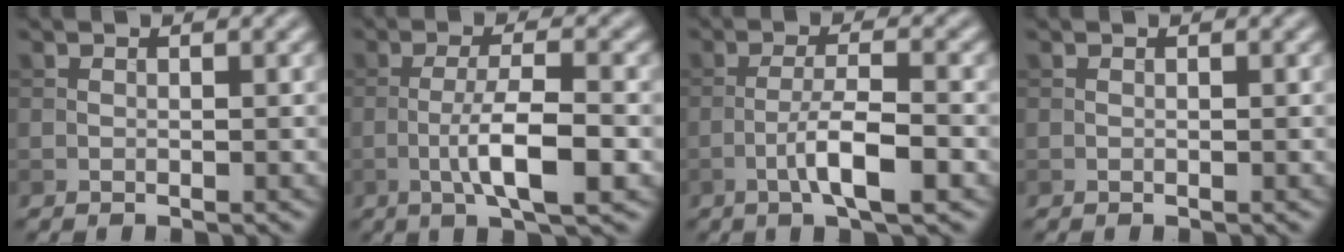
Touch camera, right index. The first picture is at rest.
{"total": 5.6, "force": [-1.6, 1.2, 5.2], "torque": [-0.092, 0.004, -0.032]}
{"total": 4.7, "force": [-1.9, 0.9, 4.2], "torque": [-0.076, 0.005, -0.036]}
{"total": 0.0}